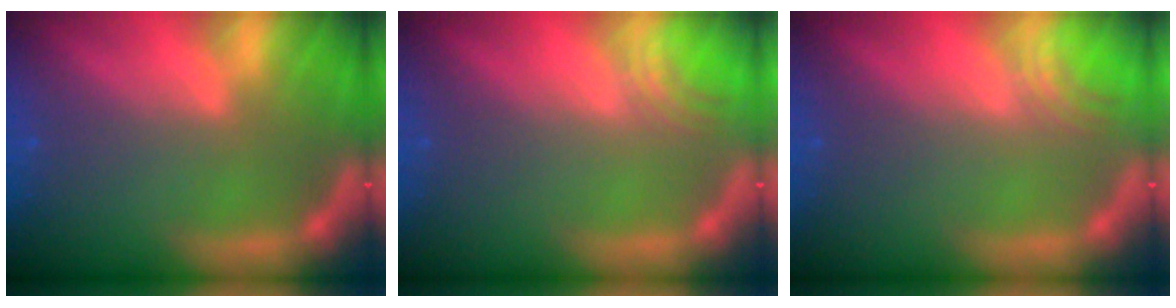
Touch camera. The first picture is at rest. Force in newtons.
{"total": 2.0}
{"total": 2.0}